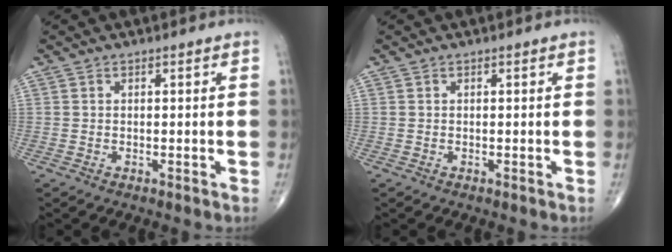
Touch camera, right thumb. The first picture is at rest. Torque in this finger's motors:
{"motor_torque": [-0.03, 0.03, 0.00, 0.00, 0.00]}